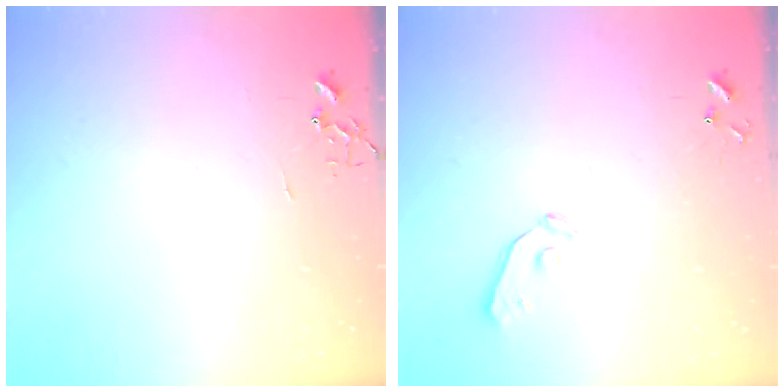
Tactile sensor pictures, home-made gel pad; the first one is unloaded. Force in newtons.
{"total": 4.7, "press": 4.6, "slide": 0.7}